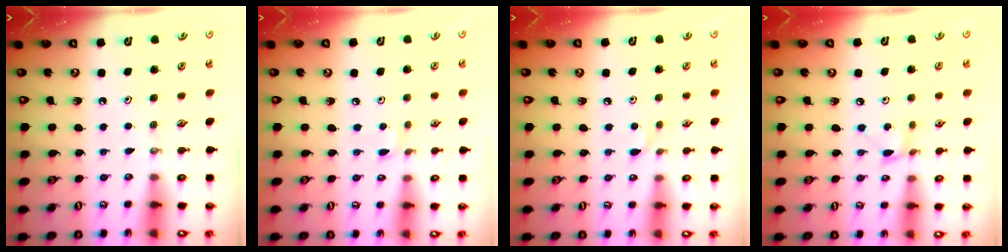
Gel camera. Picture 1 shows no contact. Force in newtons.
{"total": 2.2, "press": 2.2, "slide": 0.3}
{"total": 3.5, "press": 3.5, "slide": 0.5}
{"total": 3.8, "press": 3.8, "slide": 0.6}